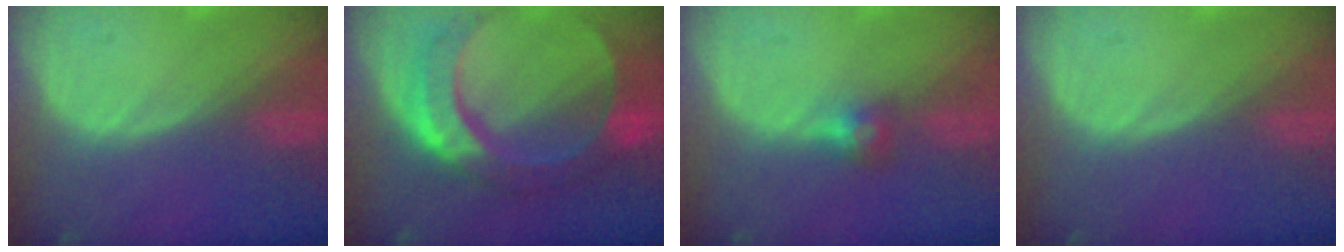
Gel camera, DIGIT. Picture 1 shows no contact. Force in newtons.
{"total": 10.8, "press": 10.7, "slide": 1.1}
{"total": 2.8, "press": 2.7, "slide": 0.9}
{"total": 0.5, "press": 0.0, "slide": 0.5}